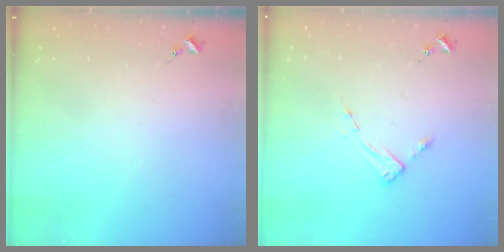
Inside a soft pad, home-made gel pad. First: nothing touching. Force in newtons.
{"total": 3.0, "press": 3.0, "slide": 0.5}